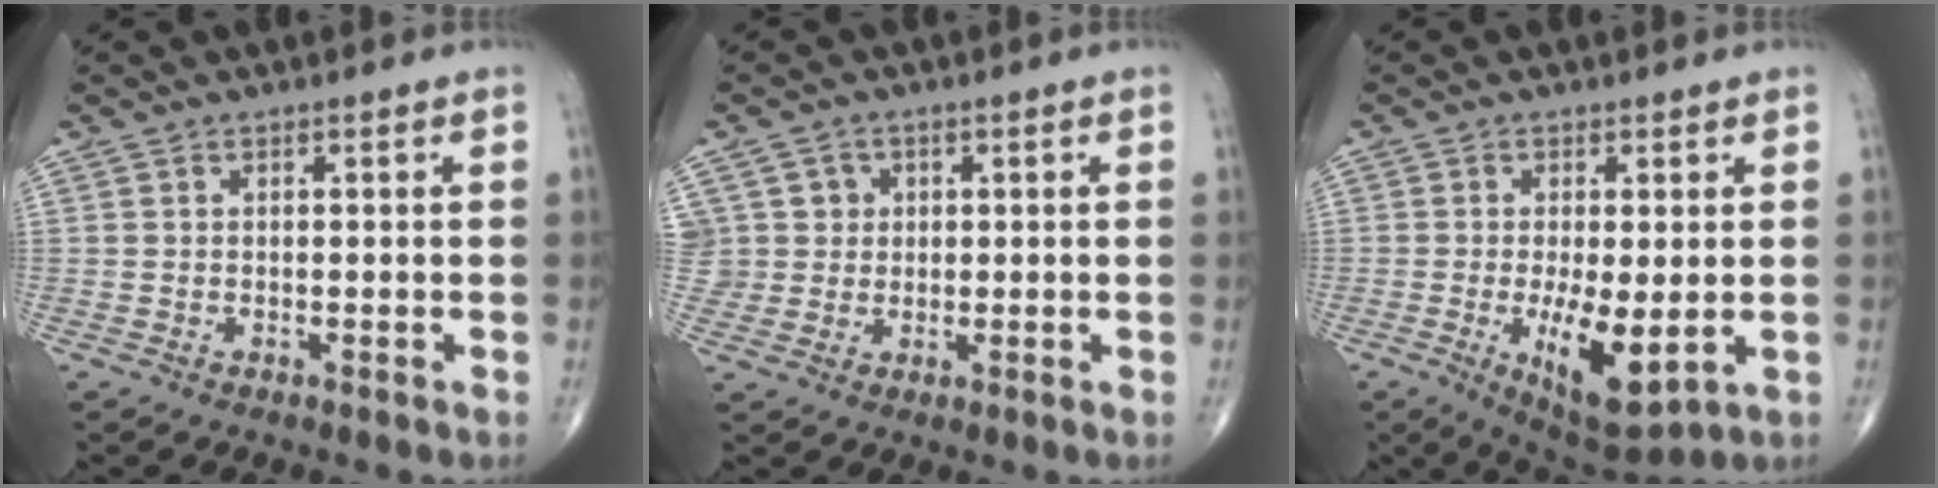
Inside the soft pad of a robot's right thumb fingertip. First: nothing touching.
{"total": 5.1, "force": [1.5, 4.8, 0.3], "torque": [0.027, -0.001, 0.024]}
{"total": 10.4, "force": [-1.9, 4.0, 9.4], "torque": [-0.150, -0.026, -0.020]}